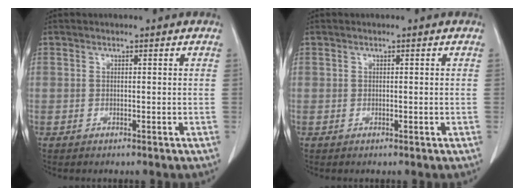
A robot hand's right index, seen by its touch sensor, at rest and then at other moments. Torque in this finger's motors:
{"motor_torque": [-0.17, 0.13, -0.05, -0.01]}